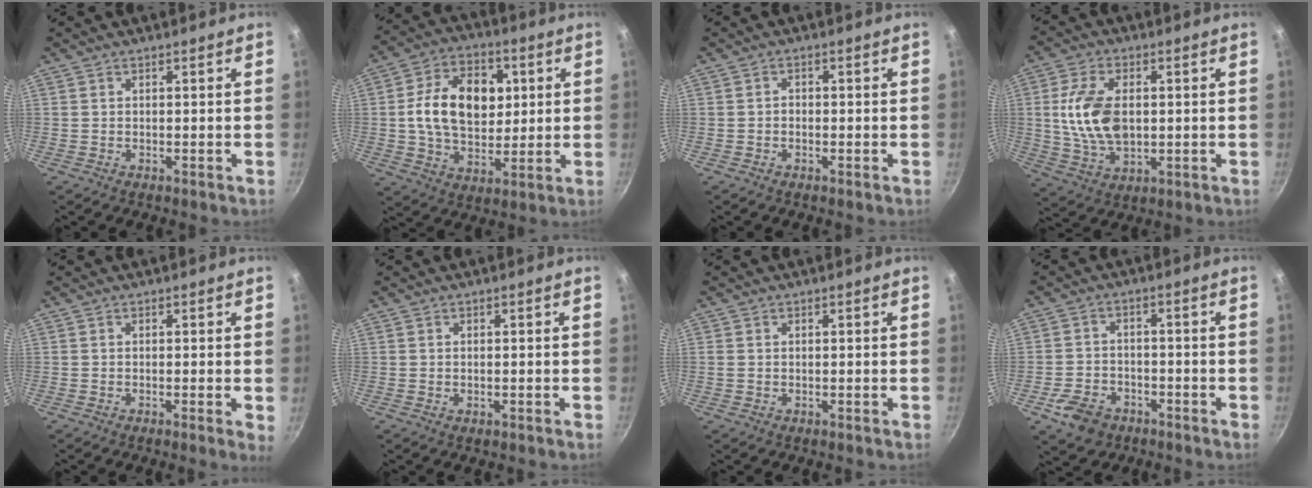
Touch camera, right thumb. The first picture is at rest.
{"total": 16.7, "force": [2.6, 11.6, 11.7], "torque": [-0.160, 0.006, 0.038]}
{"total": 1.1, "force": [-0.5, 0.8, 0.5], "torque": [-0.009, 0.005, -0.010]}
{"total": 12.4, "force": [0.9, 7.4, 9.9], "torque": [-0.178, -0.004, 0.020]}
{"total": 1.3, "force": [-0.1, 0.0, 1.3], "torque": [-0.018, -0.006, -0.005]}
{"total": 0.5, "force": [-0.1, 0.3, 0.4], "torque": [-0.006, 0.001, 0.000]}
{"total": 0.7, "force": [0.1, 0.6, 0.4], "torque": [-0.008, 0.002, 0.001]}
{"total": 7.2, "force": [-4.1, 4.9, 3.3], "torque": [-0.057, 0.029, -0.070]}